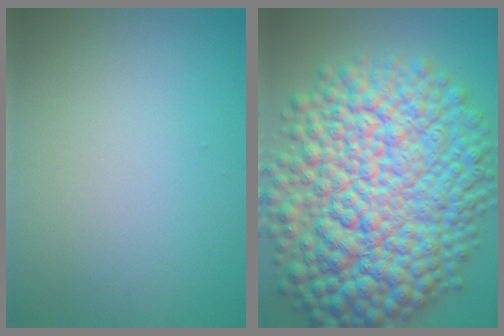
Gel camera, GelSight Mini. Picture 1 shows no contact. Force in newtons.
{"total": 16.7, "press": 16.7, "slide": 0.4}